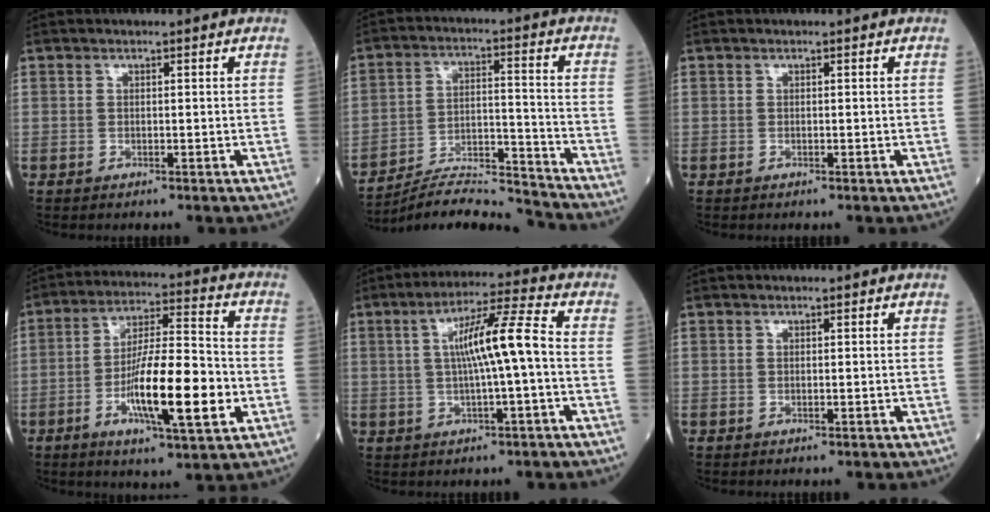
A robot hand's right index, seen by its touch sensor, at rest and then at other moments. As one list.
[{"total": 11.9, "force": [-11.7, -1.2, 1.2], "torque": [-0.020, 0.023, -0.208]}, {"total": 0.0}, {"total": 15.0, "force": [-4.1, 2.2, 14.2], "torque": [-0.250, -0.005, -0.070]}, {"total": 9.2, "force": [0.2, 0.0, 9.2], "torque": [-0.161, 0.018, 0.001]}, {"total": 0.0}]